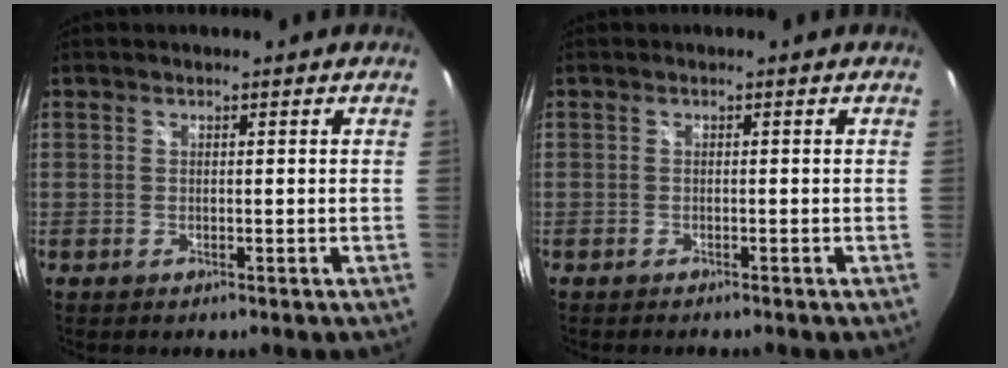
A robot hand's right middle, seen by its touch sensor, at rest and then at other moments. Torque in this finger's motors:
{"motor_torque": [-0.24, -0.06, 0.05, -0.01]}